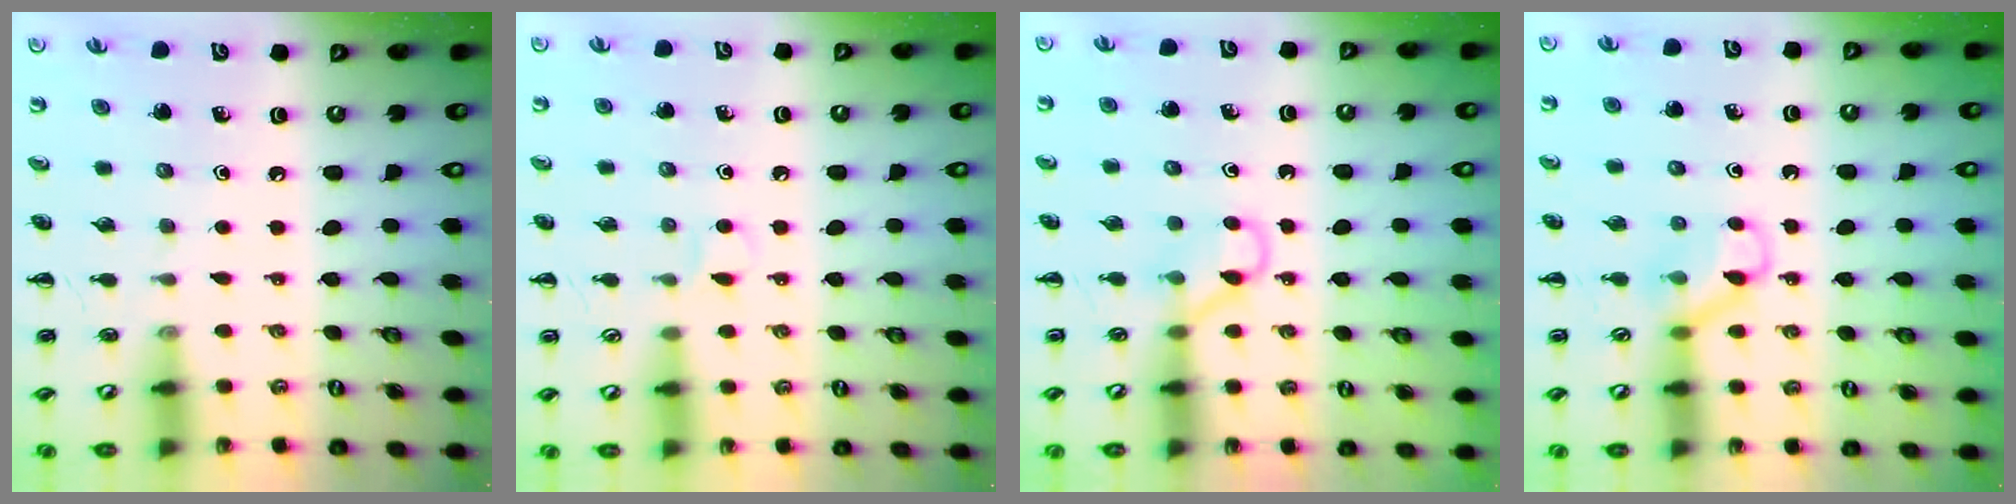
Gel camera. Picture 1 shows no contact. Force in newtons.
{"total": 3.3, "press": 3.1, "slide": 1.1}
{"total": 3.9, "press": 3.7, "slide": 1.2}
{"total": 5.7, "press": 5.6, "slide": 1.4}